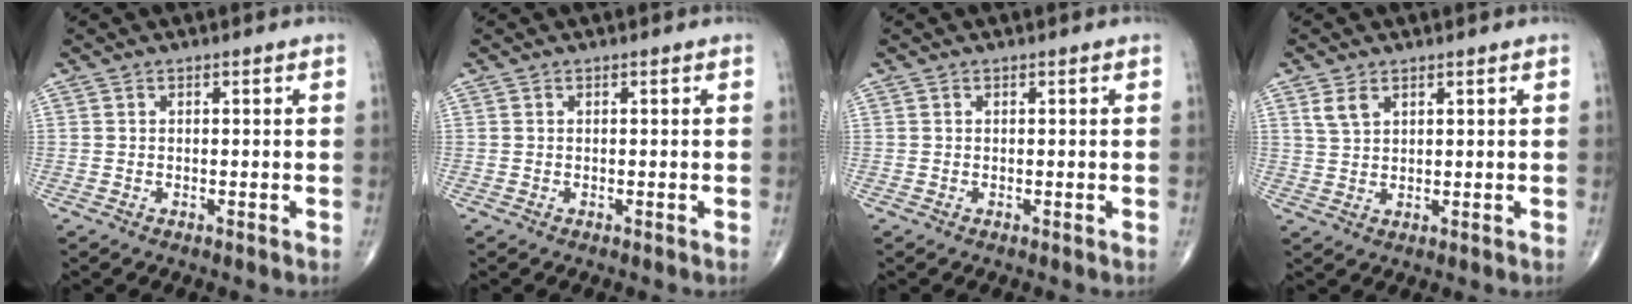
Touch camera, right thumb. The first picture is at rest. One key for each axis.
{"total": 0.0}
{"total": 0.0}
{"total": 3.0, "fx": 1.8, "fy": 1.7, "fz": 1.7, "tx": -0.033, "ty": -0.003, "tz": 0.042}